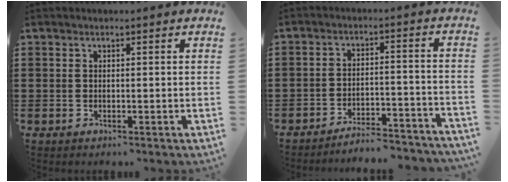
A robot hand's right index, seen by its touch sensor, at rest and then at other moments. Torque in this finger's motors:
{"motor_torque": [1.08, 1.06, 0.20, 0.03]}